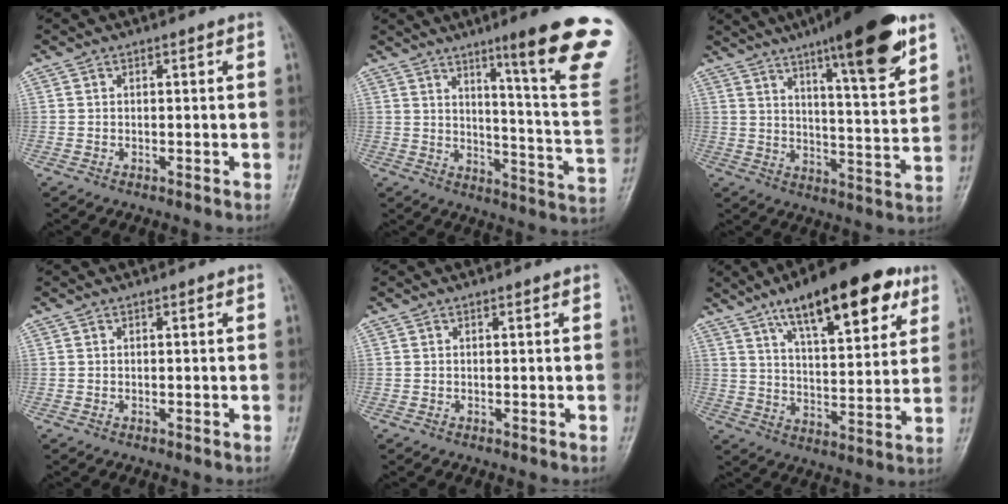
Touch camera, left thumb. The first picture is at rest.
{"total": 21.1, "force": [12.1, 1.2, 17.2], "torque": [-0.204, -0.069, 0.164]}
{"total": 18.4, "force": [11.2, 3.3, 14.2], "torque": [-0.189, -0.053, 0.168]}
{"total": 0.0}
{"total": 0.0}
{"total": 19.7, "force": [11.2, 7.0, 14.6], "torque": [-0.186, -0.030, 0.175]}